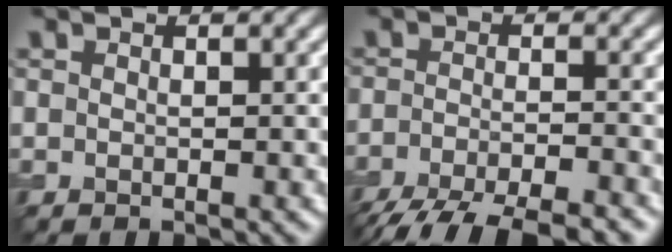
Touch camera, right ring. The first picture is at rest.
{"total": 8.2, "force": [-6.8, 1.7, 4.2], "torque": [-0.064, -0.023, -0.113]}